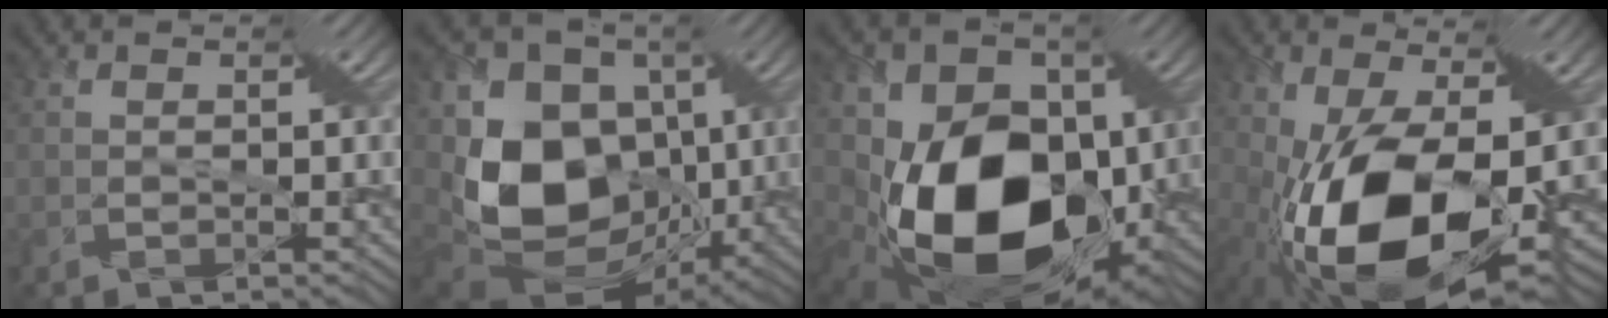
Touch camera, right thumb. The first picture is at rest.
{"total": 15.1, "force": [-0.9, 11.4, 9.8], "torque": [-0.215, -0.015, -0.013]}
{"total": 15.6, "force": [-1.8, 11.1, 10.7], "torque": [-0.212, -0.046, -0.019]}
{"total": 14.7, "force": [-2.9, 7.3, 12.4], "torque": [-0.244, -0.024, -0.047]}